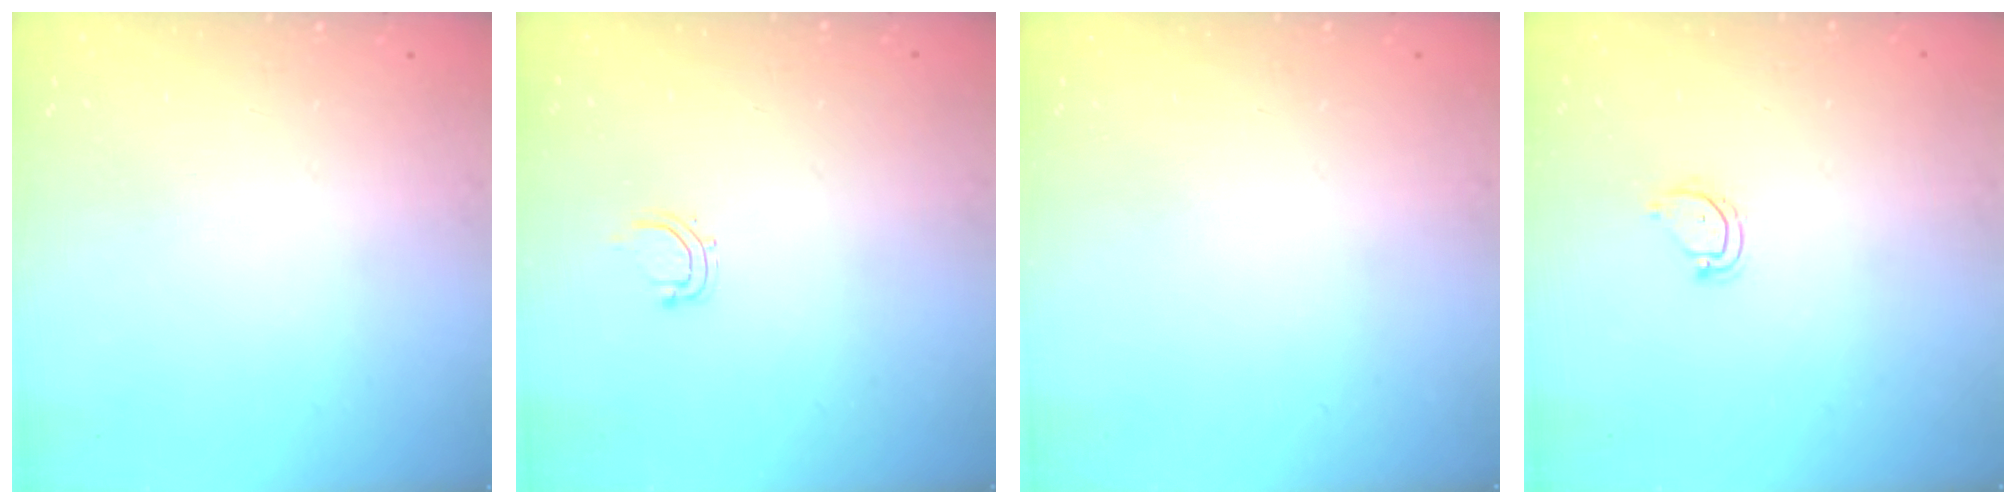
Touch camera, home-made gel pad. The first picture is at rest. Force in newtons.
{"total": 2.8, "press": 2.7, "slide": 0.5}
{"total": 0.0}
{"total": 3.9, "press": 3.9, "slide": 0.2}